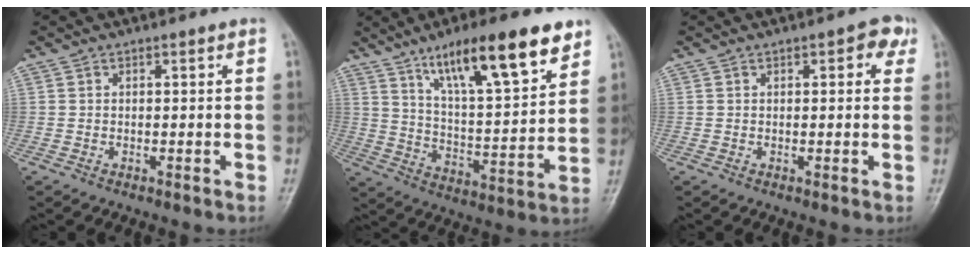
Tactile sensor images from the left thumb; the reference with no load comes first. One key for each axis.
{"total": 19.0, "fx": 11.9, "fy": 4.7, "fz": 14.0, "tx": -0.197, "ty": -0.049, "tz": 0.202}
{"total": 3.8, "fx": 1.6, "fy": 1.7, "fz": 3.0, "tx": -0.020, "ty": 0.001, "tz": 0.010}